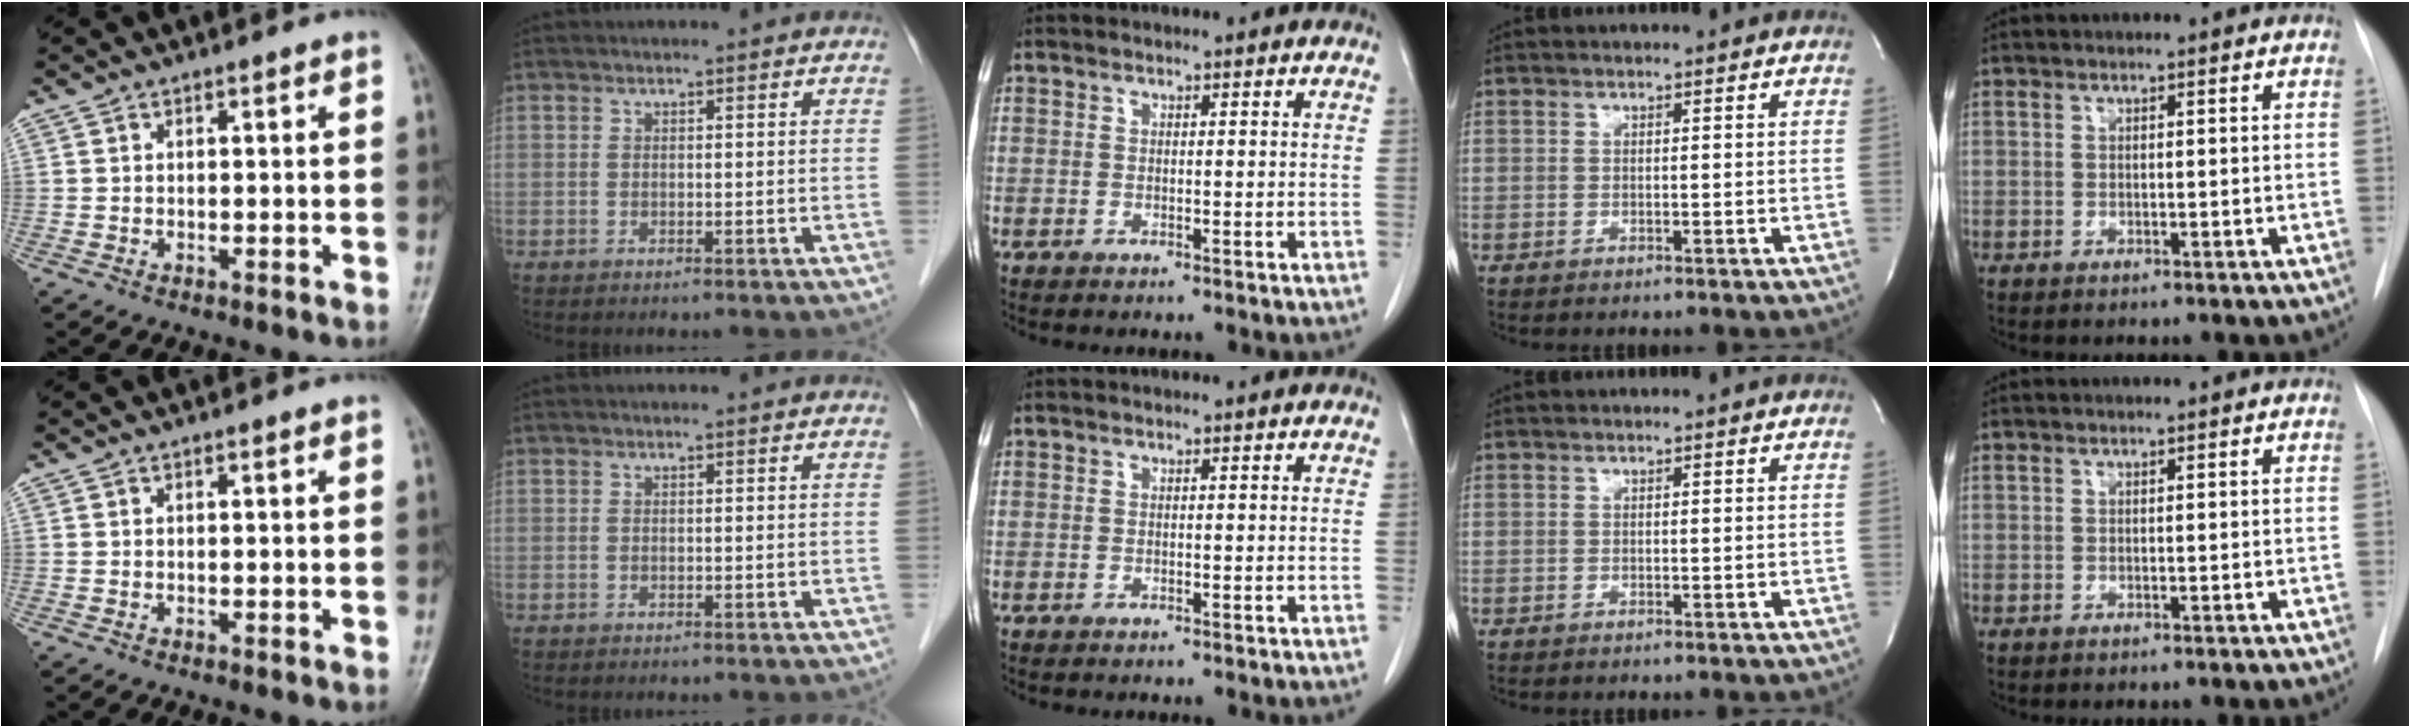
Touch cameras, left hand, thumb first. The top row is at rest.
{}